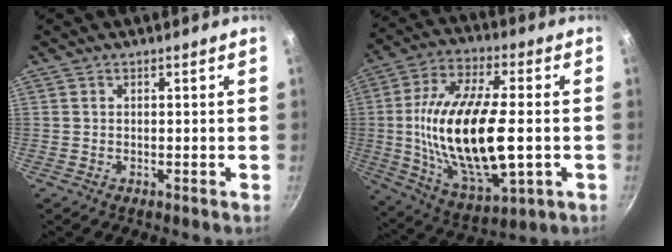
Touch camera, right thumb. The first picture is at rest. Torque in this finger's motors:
{"motor_torque": [1.53, 3.47, 2.65, -0.12, 0.57]}